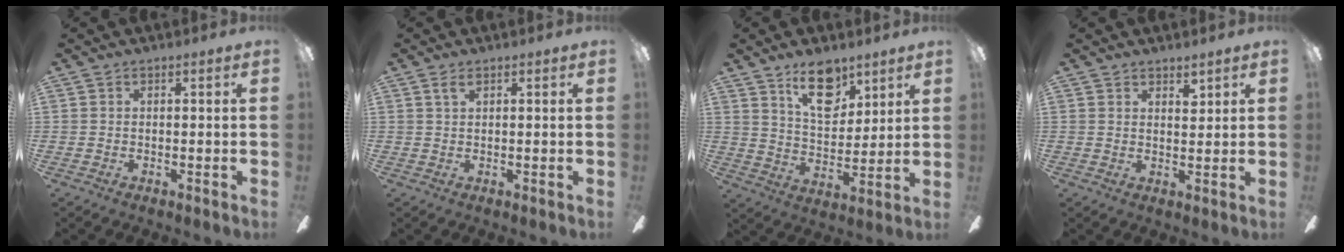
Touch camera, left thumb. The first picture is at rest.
{"total": 1.8, "force": [1.2, 0.7, 1.2], "torque": [-0.028, 0.000, 0.021]}
{"total": 13.5, "force": [8.7, 7.1, 7.5], "torque": [-0.105, -0.039, 0.153]}
{"total": 3.2, "force": [2.9, 1.3, 0.7], "torque": [0.005, -0.021, 0.050]}